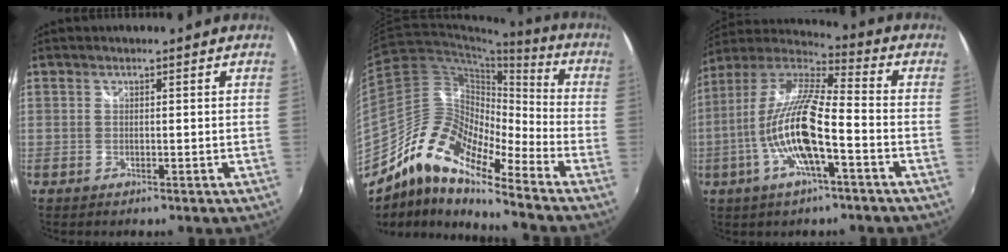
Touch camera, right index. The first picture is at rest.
{"total": 14.0, "force": [-10.3, 3.8, 8.6], "torque": [-0.138, 0.009, -0.214]}
{"total": 16.4, "force": [-5.1, 3.3, 15.2], "torque": [-0.281, -0.013, -0.099]}